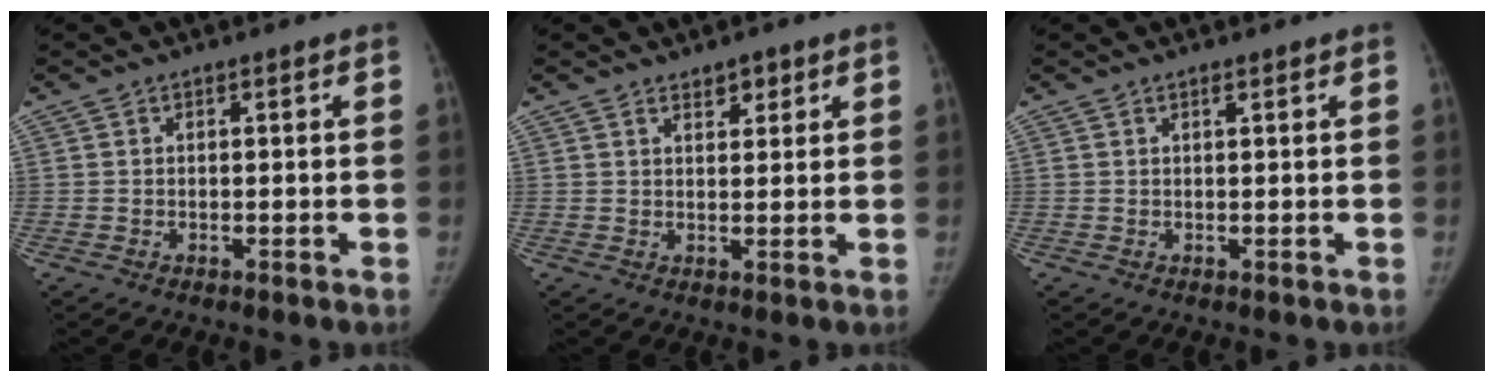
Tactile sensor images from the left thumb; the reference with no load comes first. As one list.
[{"total": 2.8, "force": [1.9, 1.5, 1.3], "torque": [-0.005, -0.011, 0.031]}, {"total": 0.7, "force": [0.5, 0.2, 0.4], "torque": [-0.007, -0.002, 0.009]}]